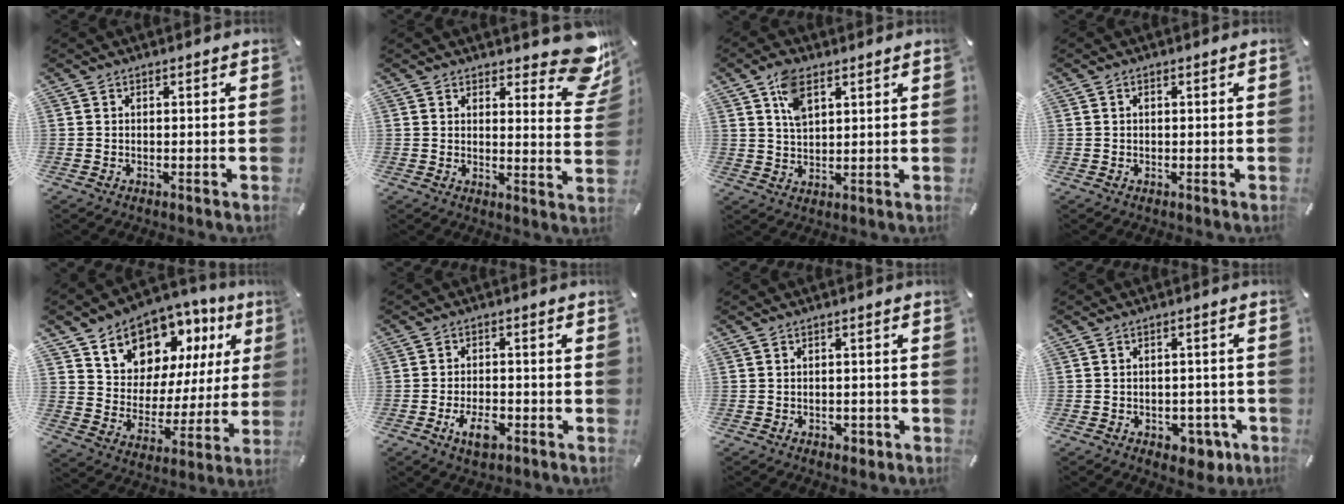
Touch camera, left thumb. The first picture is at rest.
{"total": 10.5, "force": [7.4, 4.4, 6.1], "torque": [-0.054, -0.058, 0.129]}
{"total": 6.7, "force": [3.5, 3.6, 4.4], "torque": [-0.082, 0.000, 0.062]}
{"total": 0.6, "force": [0.1, 0.5, 0.4], "torque": [-0.009, 0.004, 0.001]}
{"total": 11.5, "force": [8.3, 7.7, 1.7], "torque": [-0.037, -0.083, 0.154]}
{"total": 6.1, "force": [-3.0, 3.1, 4.3], "torque": [-0.091, 0.010, -0.057]}
{"total": 2.1, "force": [-0.9, 1.6, 1.0], "torque": [-0.018, 0.004, -0.018]}
{"total": 5.6, "force": [-2.7, 3.7, 3.3], "torque": [-0.040, 0.016, -0.046]}